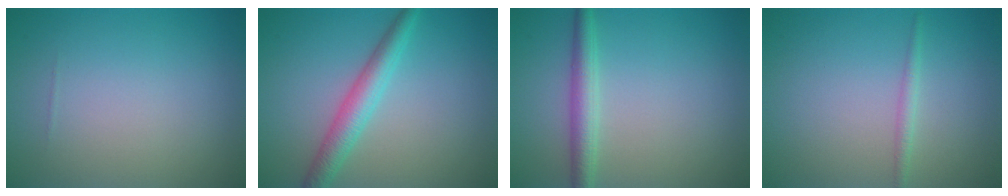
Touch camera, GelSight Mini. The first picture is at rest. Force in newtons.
{"total": 3.4, "press": 3.4, "slide": 0.1}
{"total": 2.7, "press": 2.7, "slide": 0.0}
{"total": 1.1, "press": 1.1, "slide": 0.1}